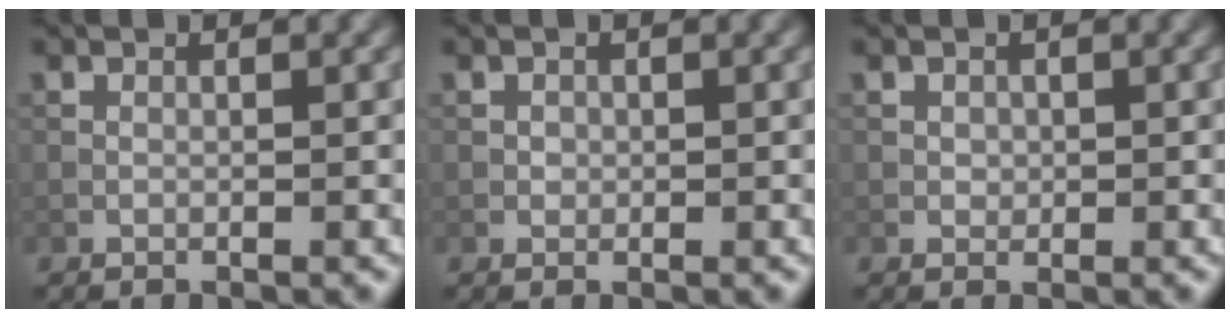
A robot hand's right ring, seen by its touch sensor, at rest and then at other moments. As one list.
[{"total": 0.6, "force": [0.0, 0.6, 0.1], "torque": [0.003, -0.003, 0.000]}, {"total": 0.7, "force": [0.1, 0.7, 0.2], "torque": [-0.001, -0.003, 0.002]}]